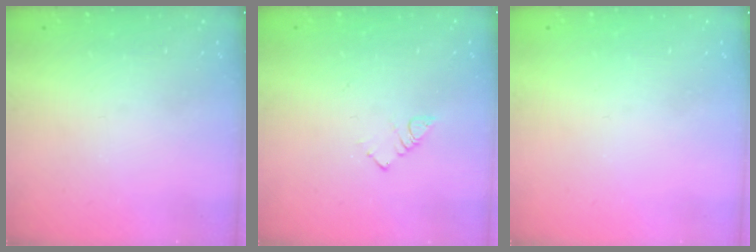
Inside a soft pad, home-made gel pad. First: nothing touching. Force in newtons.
{"total": 2.8, "press": 2.8, "slide": 0.3}
{"total": 0.0}